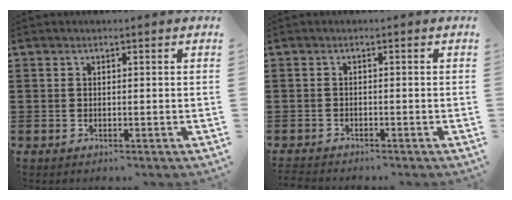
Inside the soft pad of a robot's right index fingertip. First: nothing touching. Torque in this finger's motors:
{"motor_torque": [-1.23, 0.91, -1.05, -0.21]}